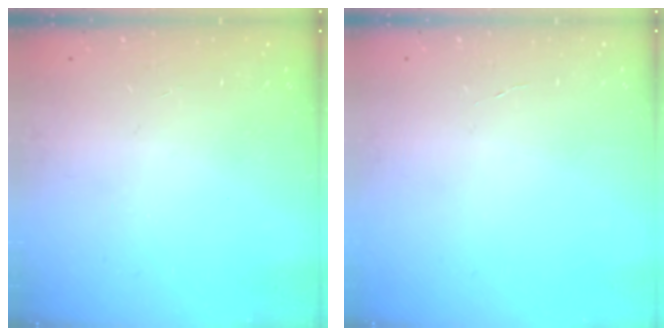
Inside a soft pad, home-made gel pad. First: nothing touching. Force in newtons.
{"total": 2.1, "press": 2.1, "slide": 0.2}